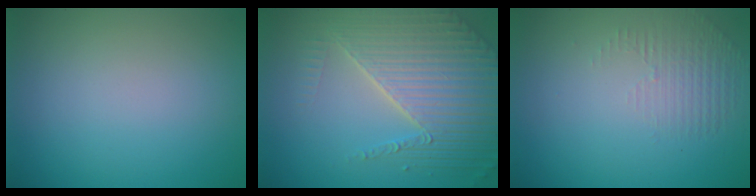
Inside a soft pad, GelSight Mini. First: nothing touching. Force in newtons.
{"total": 6.2, "press": 5.1, "slide": 3.5}
{"total": 1.4, "press": 0.3, "slide": 1.4}